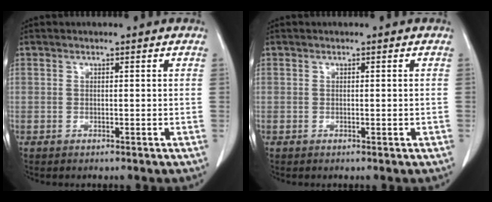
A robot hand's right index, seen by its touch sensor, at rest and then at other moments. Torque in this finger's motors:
{"motor_torque": [-0.02, 0.04, 0.01, 0.02]}